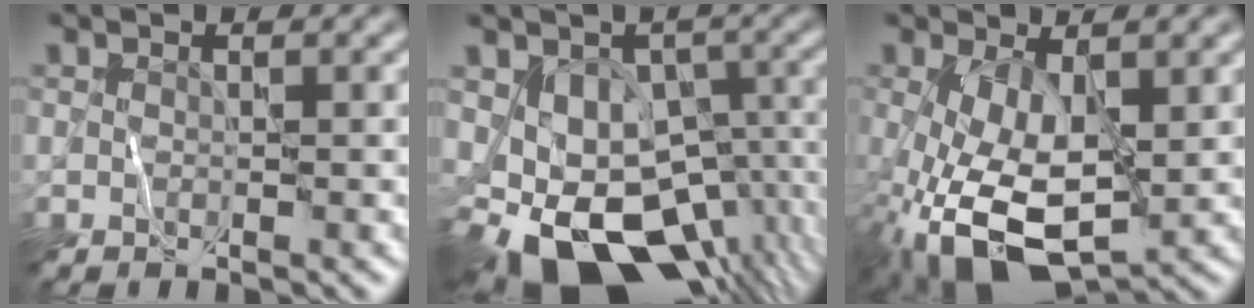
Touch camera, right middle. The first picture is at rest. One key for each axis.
{"total": 13.5, "fx": -5.0, "fy": 8.7, "fz": 9.1, "tx": -0.140, "ty": -0.029, "tz": -0.062}
{"total": 8.9, "fx": -1.3, "fy": 4.7, "fz": 7.4, "tx": -0.182, "ty": -0.031, "tz": -0.018}